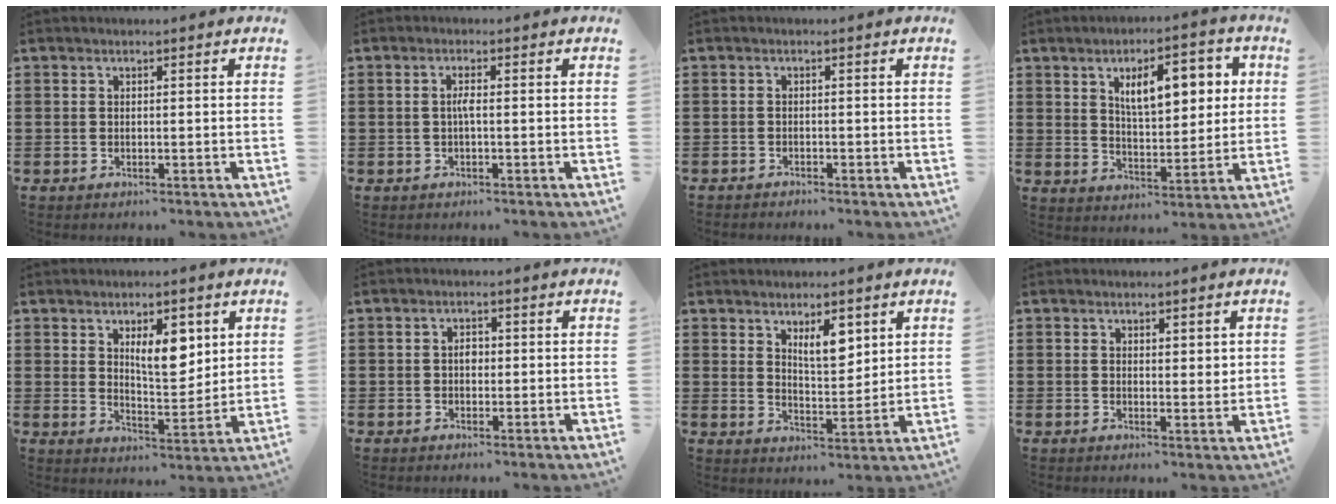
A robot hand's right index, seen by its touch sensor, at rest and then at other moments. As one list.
[{"total": 1.8, "force": [-0.2, 0.2, 1.8], "torque": [-0.038, 0.001, -0.005]}, {"total": 0.9, "force": [-0.9, 0.2, 0.0], "torque": [-0.002, 0.002, -0.019]}, {"total": 9.0, "force": [3.3, 3.7, 7.5], "torque": [-0.121, 0.000, 0.049]}, {"total": 7.3, "force": [3.2, 3.2, 5.7], "torque": [-0.090, -0.005, 0.048]}, {"total": 1.7, "force": [0.0, 1.1, 1.3], "torque": [-0.027, 0.005, -0.002]}, {"total": 5.9, "force": [3.3, 2.4, 4.2], "torque": [-0.067, -0.004, 0.052]}, {"total": 1.7, "force": [1.3, 0.8, 0.8], "torque": [-0.007, 0.003, 0.023]}]